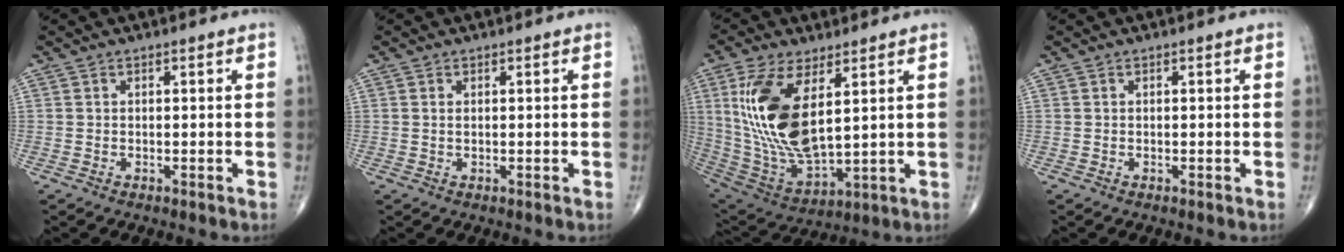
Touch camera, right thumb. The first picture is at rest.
{"total": 0.5, "force": [0.2, 0.2, 0.4], "torque": [-0.010, -0.001, 0.004]}
{"total": 18.6, "force": [5.1, 8.2, 15.9], "torque": [-0.323, -0.028, 0.113]}
{"total": 0.0}